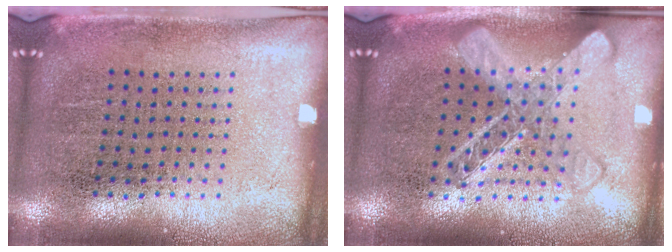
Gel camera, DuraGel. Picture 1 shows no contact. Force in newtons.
{"total": 2.1, "press": 2.1, "slide": 0.3}